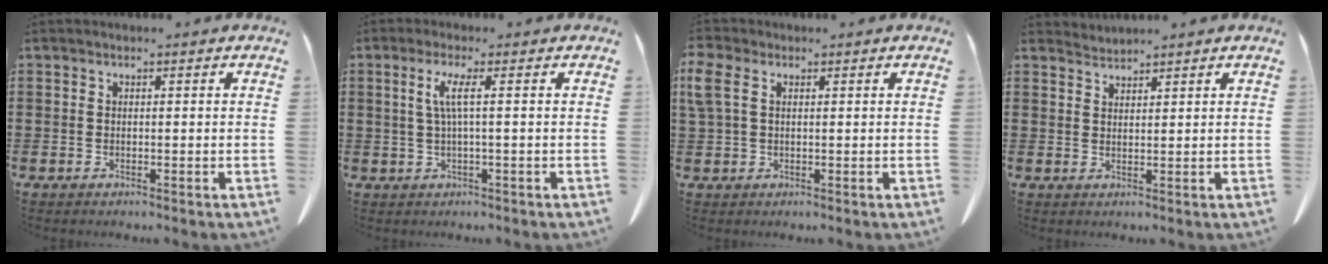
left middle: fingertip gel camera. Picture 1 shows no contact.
{"total": 3.4, "force": [0.5, -0.3, 3.4], "torque": [-0.069, -0.003, 0.005]}
{"total": 3.1, "force": [1.0, 1.8, 2.2], "torque": [-0.073, -0.003, 0.012]}
{"total": 1.5, "force": [1.5, -0.2, -0.3], "torque": [0.001, -0.001, 0.030]}